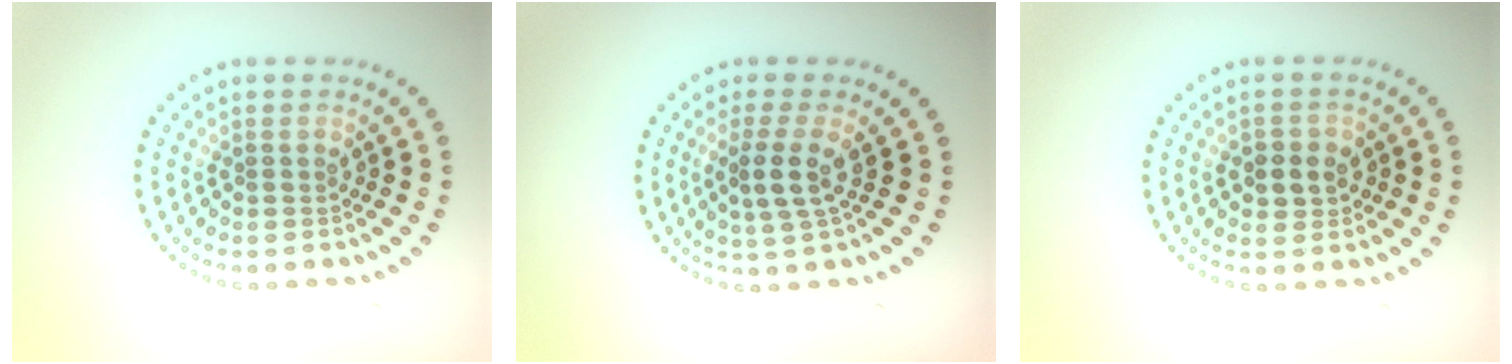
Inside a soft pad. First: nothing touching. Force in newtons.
{"total": 2.5, "press": 2.0, "slide": 1.4}
{"total": 2.4, "press": 2.3, "slide": 0.5}